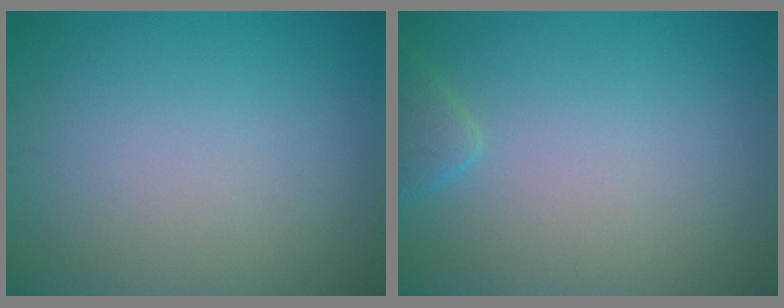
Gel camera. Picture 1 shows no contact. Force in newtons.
{"total": 1.4, "press": 1.4, "slide": 0.2}